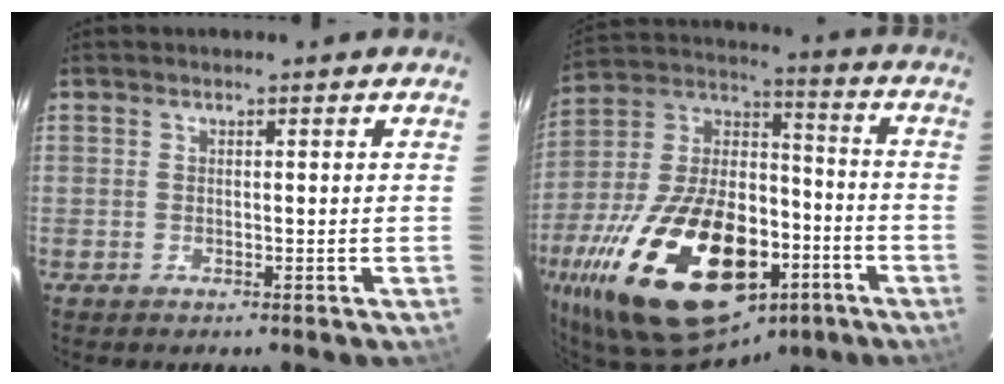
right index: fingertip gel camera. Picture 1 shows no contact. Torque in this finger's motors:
{"motor_torque": [2.14, 0.00, 1.06, 0.21]}